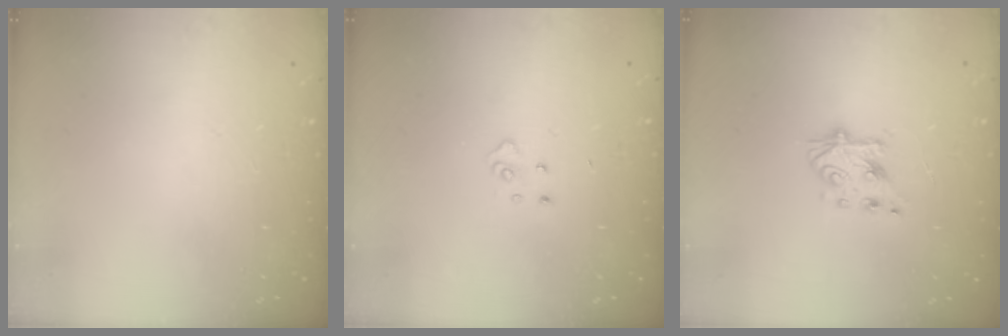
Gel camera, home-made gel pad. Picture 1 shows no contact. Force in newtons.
{"total": 3.4, "press": 3.4, "slide": 0.4}
{"total": 6.4, "press": 6.4, "slide": 0.5}